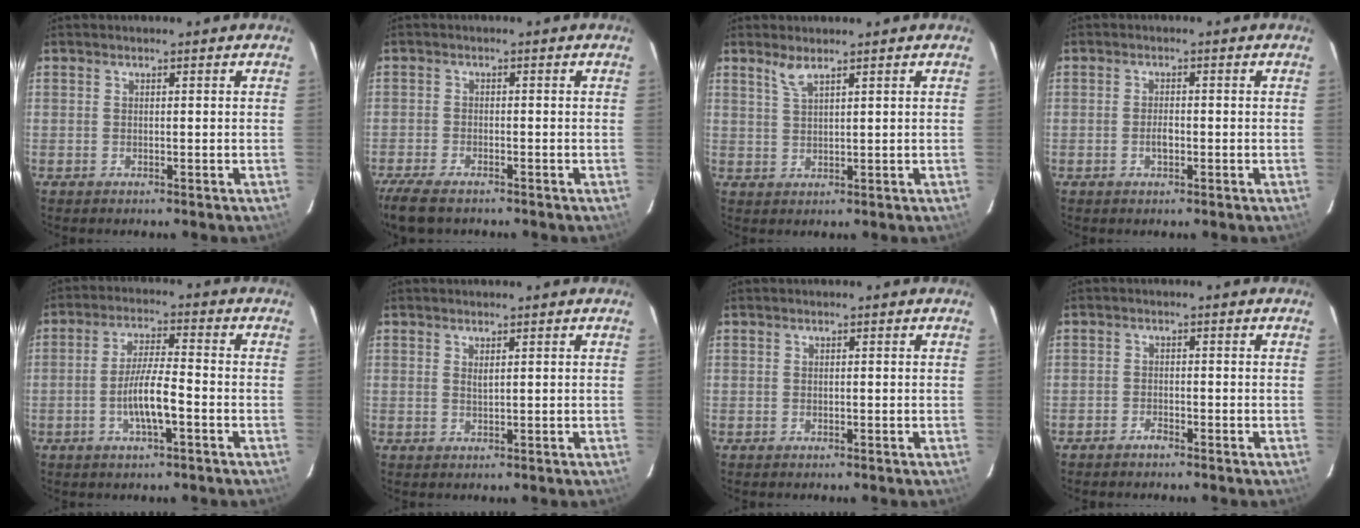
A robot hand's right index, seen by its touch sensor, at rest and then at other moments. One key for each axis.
{"total": 7.3, "fx": -5.8, "fy": 2.3, "fz": 3.7, "tx": -0.104, "ty": -0.028, "tz": -0.112}
{"total": 2.6, "fx": 2.0, "fy": 0.3, "fz": 1.6, "tx": -0.035, "ty": 0.000, "tz": 0.042}
{"total": 1.9, "fx": -0.7, "fy": 1.0, "fz": 1.6, "tx": -0.031, "ty": 0.001, "tz": -0.012}
{"total": 7.2, "fx": -2.7, "fy": 1.1, "fz": 6.6, "tx": -0.129, "ty": -0.002, "tz": -0.047}
{"total": 1.1, "fx": 0.6, "fy": 0.3, "fz": 0.9, "tx": -0.016, "ty": 0.000, "tz": 0.011}
{"total": 0.0}
{"total": 1.7, "fx": -1.5, "fy": 0.6, "fz": 0.4, "tx": -0.014, "ty": 0.002, "tz": -0.031}